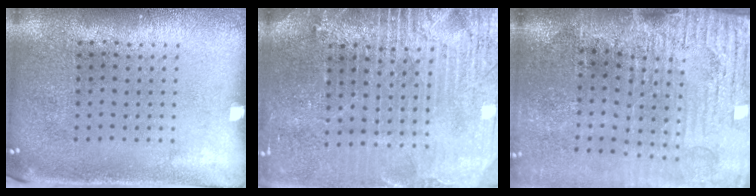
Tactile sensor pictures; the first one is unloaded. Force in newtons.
{"total": 3.7, "press": 3.5, "slide": 1.4}
{"total": 4.2, "press": 3.7, "slide": 1.8}